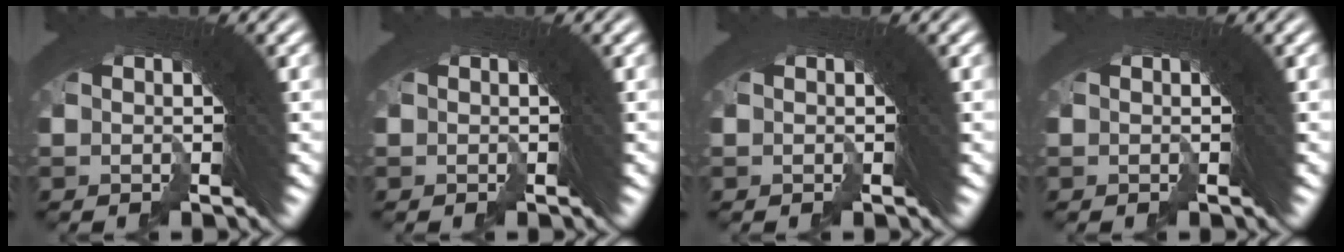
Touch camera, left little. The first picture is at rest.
{"total": 0.0}
{"total": 0.0}
{"total": 0.0}